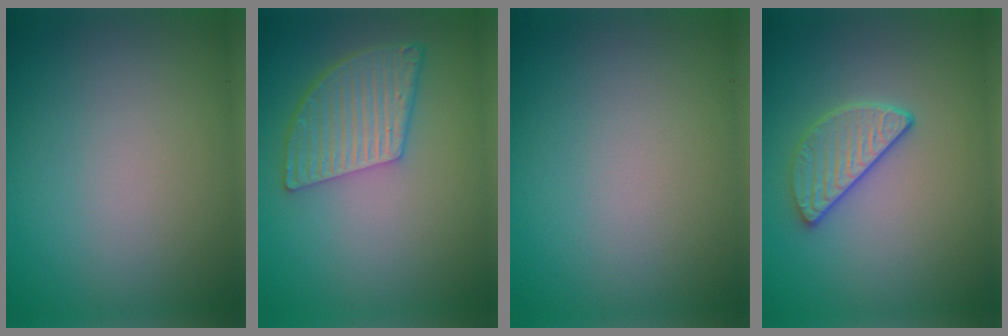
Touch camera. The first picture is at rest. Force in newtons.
{"total": 5.8, "press": 4.3, "slide": 3.8}
{"total": 0.0}
{"total": 2.9, "press": 2.6, "slide": 1.3}